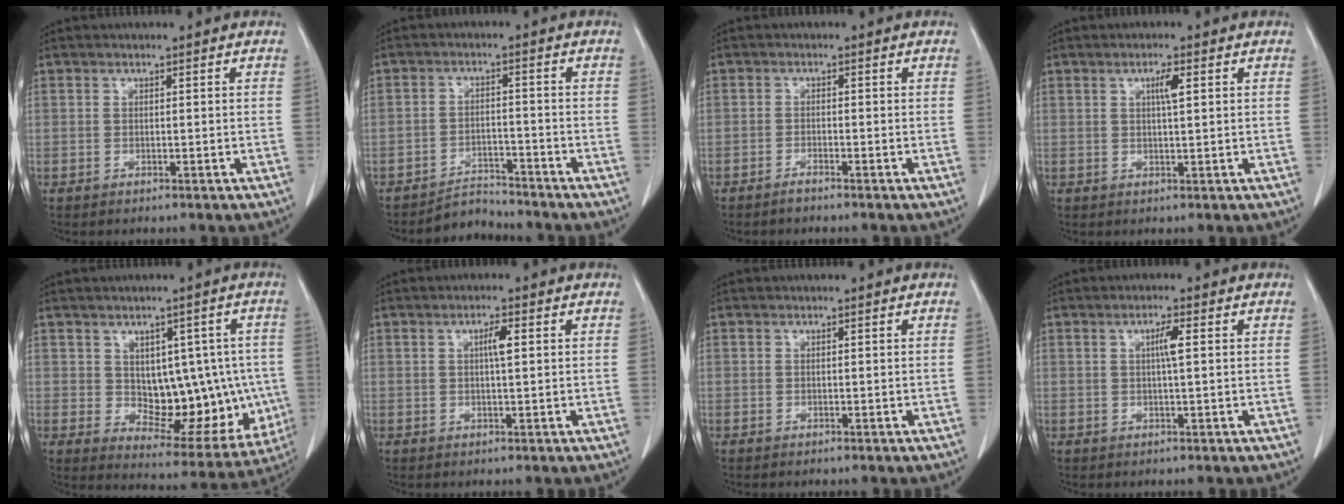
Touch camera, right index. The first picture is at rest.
{"total": 4.0, "force": [-3.9, 0.8, -0.6], "torque": [0.008, -0.001, -0.063]}
{"total": 1.2, "force": [-1.0, 0.0, 0.5], "torque": [-0.012, 0.000, -0.016]}
{"total": 2.4, "force": [0.9, 0.2, 2.2], "torque": [-0.040, 0.000, 0.015]}
{"total": 13.8, "force": [0.1, 7.6, 11.5], "torque": [-0.130, 0.013, 0.029]}
{"total": 2.3, "force": [0.6, 0.2, 2.2], "torque": [-0.039, 0.002, 0.010]}
{"total": 0.0}
{"total": 2.4, "force": [0.5, 0.0, 2.4], "torque": [-0.043, 0.002, 0.009]}